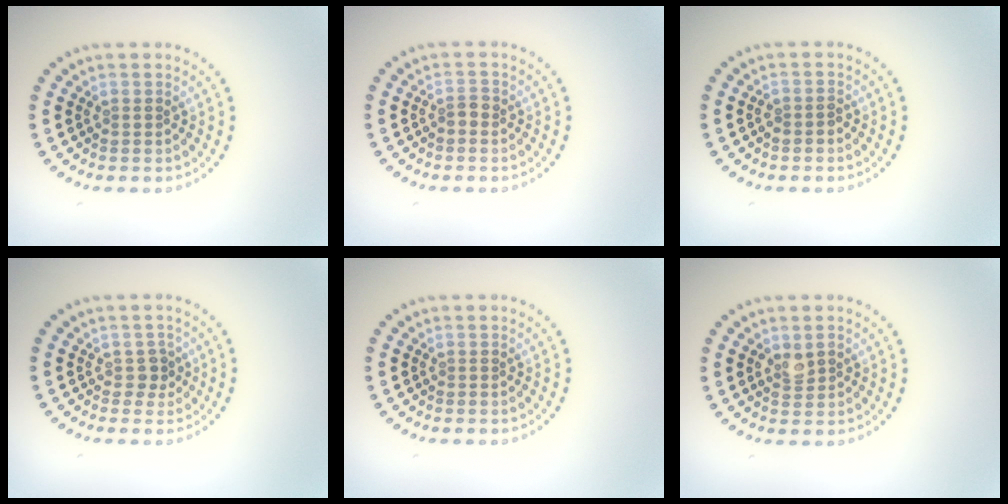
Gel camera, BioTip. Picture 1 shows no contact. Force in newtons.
{"total": 1.0, "press": 1.0, "slide": 0.3}
{"total": 1.0, "press": 0.9, "slide": 0.5}
{"total": 1.3, "press": 1.0, "slide": 0.8}
{"total": 0.0}
{"total": 1.4, "press": 1.4, "slide": 0.1}